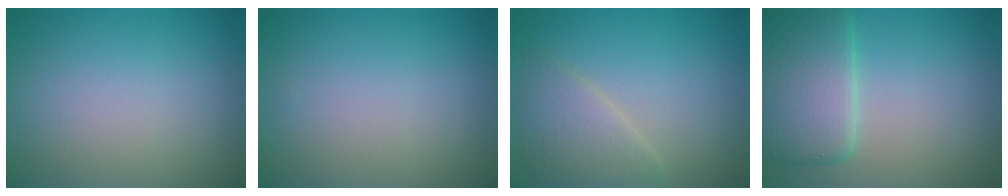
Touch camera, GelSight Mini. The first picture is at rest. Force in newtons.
{"total": 0.0}
{"total": 3.0, "press": 3.0, "slide": 0.1}
{"total": 6.4, "press": 6.4, "slide": 0.3}